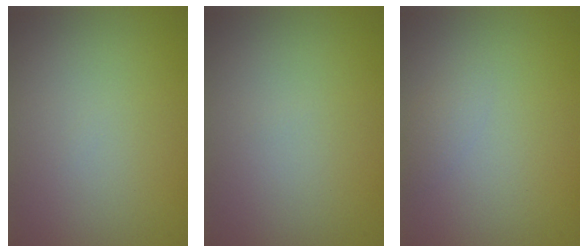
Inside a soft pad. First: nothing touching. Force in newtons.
{"total": 0.0}
{"total": 1.0, "press": 1.0, "slide": 0.0}